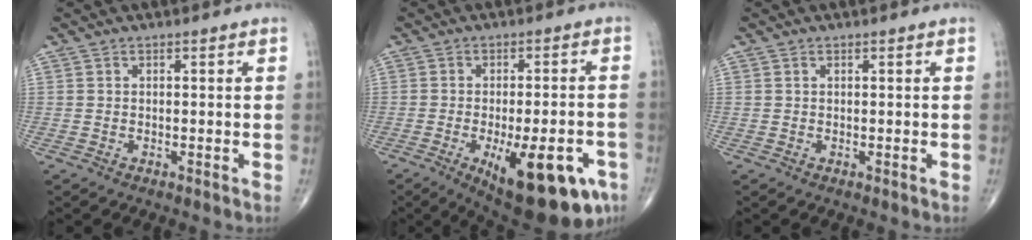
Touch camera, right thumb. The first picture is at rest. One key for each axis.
{"total": 19.0, "fx": -8.2, "fy": 7.1, "fz": 15.6, "tx": -0.164, "ty": 0.009, "tz": -0.099}
{"total": 0.0}